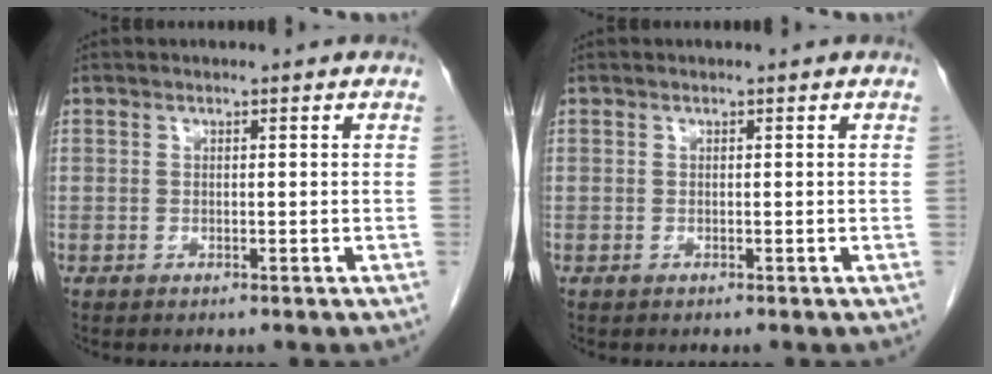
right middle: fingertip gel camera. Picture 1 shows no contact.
{"total": 0.0}